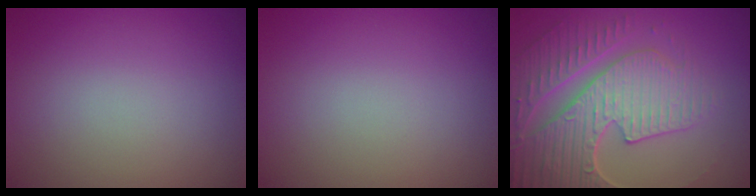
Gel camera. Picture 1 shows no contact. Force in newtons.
{"total": 0.0}
{"total": 7.9, "press": 6.1, "slide": 5.1}